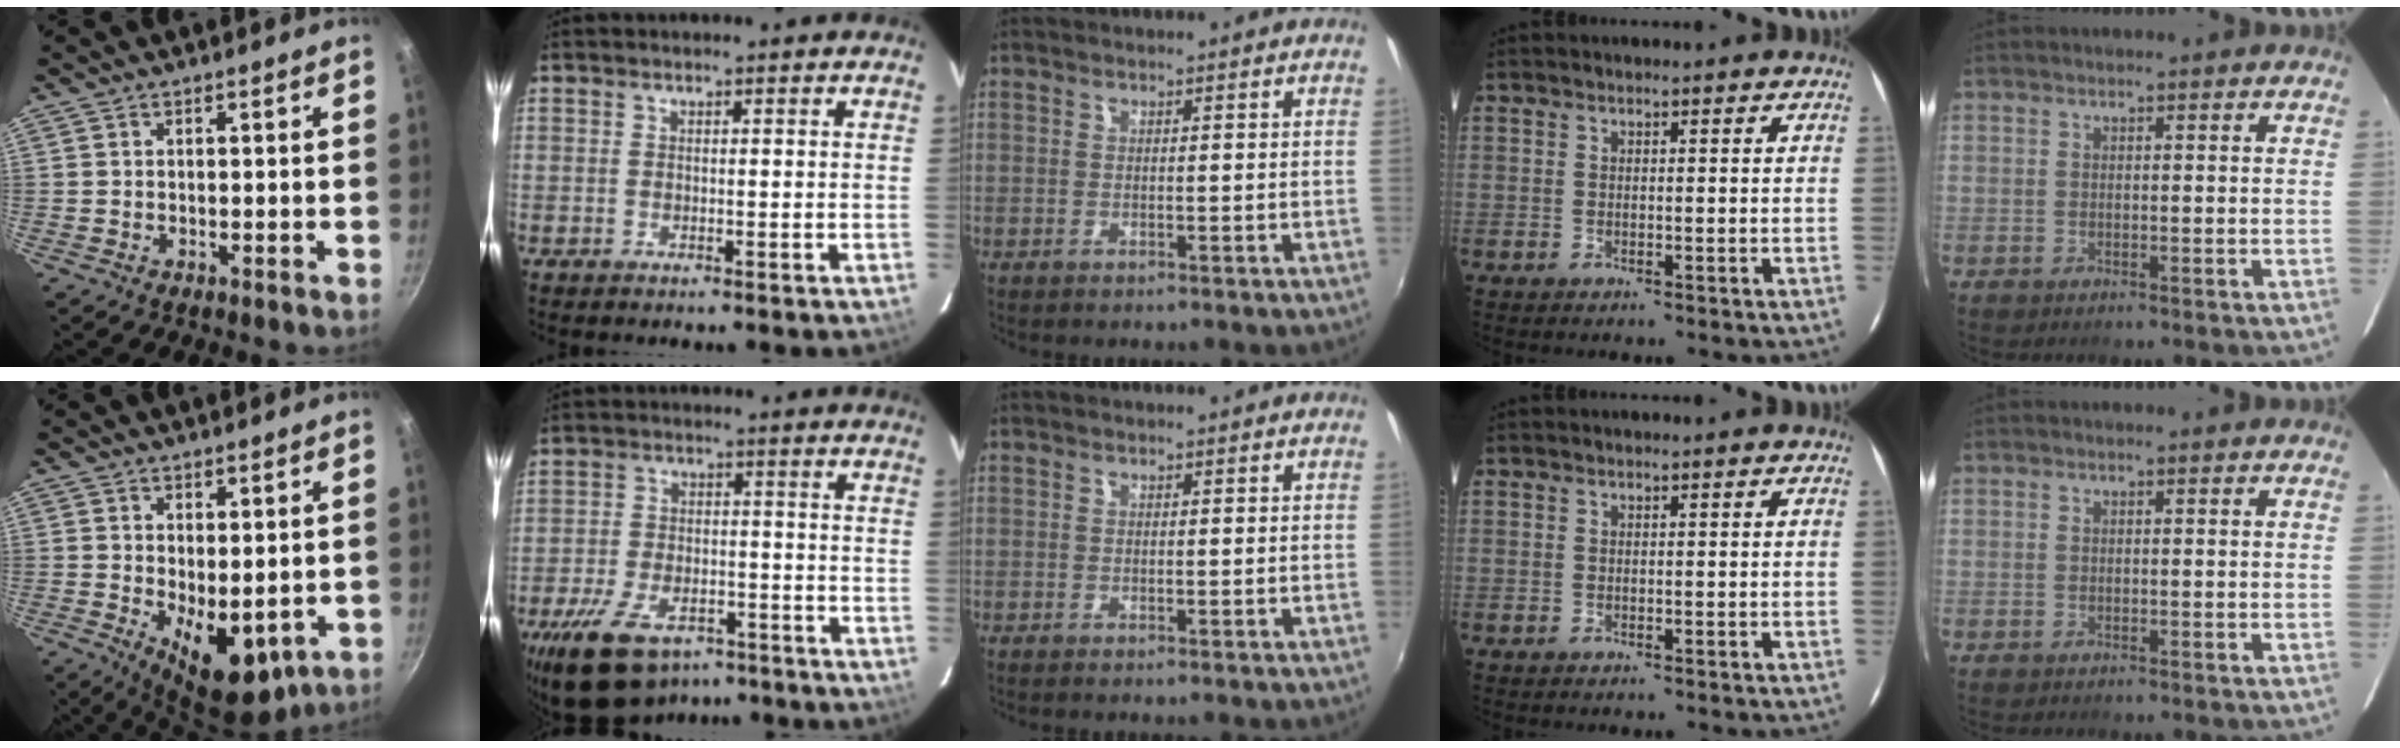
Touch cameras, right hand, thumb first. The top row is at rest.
{"thumb": {"total": 10.2, "force": [-1.0, 5.6, 8.4], "torque": [-0.098, -0.019, 0.001]}, "index": {"total": 15.7, "force": [-10.4, 8.2, 8.4], "torque": [-0.189, -0.008, -0.170]}}